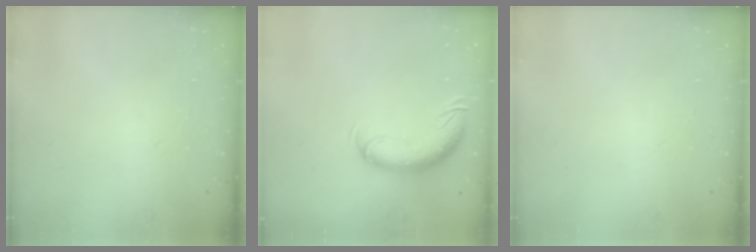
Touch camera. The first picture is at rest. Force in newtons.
{"total": 11.2, "press": 10.8, "slide": 2.9}
{"total": 0.0}